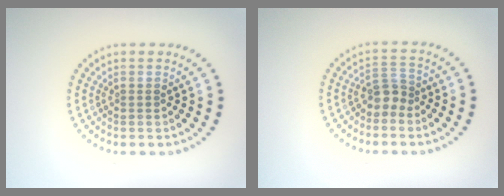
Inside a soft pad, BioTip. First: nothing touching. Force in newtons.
{"total": 2.1, "press": 1.6, "slide": 1.4}